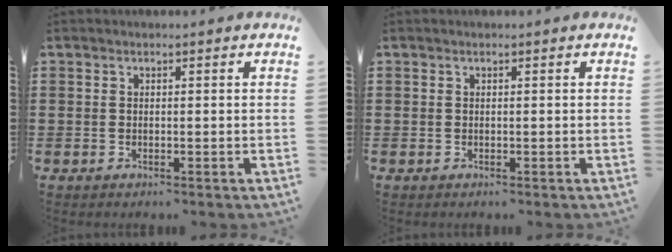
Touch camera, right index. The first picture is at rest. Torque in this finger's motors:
{"motor_torque": [0.03, -0.03, 0.00, 0.00]}